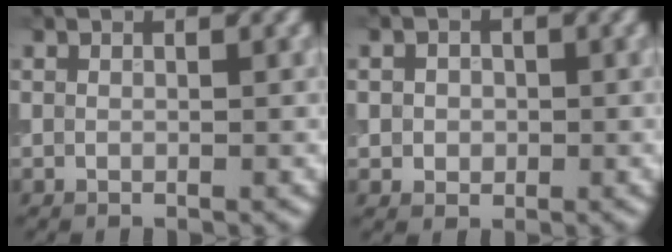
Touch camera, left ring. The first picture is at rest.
{"total": 1.9, "force": [0.1, 1.7, 0.8], "torque": [-0.001, 0.002, -0.003]}